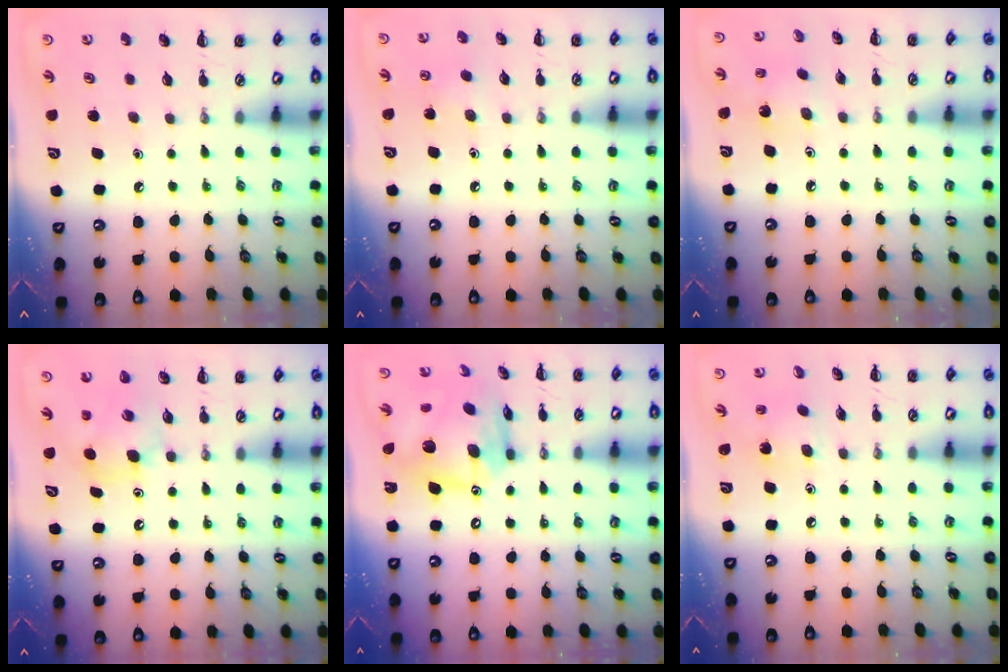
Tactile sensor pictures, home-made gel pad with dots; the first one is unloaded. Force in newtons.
{"total": 6.2, "press": 6.0, "slide": 1.5}
{"total": 1.8, "press": 1.7, "slide": 0.8}
{"total": 6.5, "press": 6.5, "slide": 0.9}
{"total": 14.5, "press": 13.7, "slide": 4.8}
{"total": 2.5, "press": 2.5, "slide": 0.6}